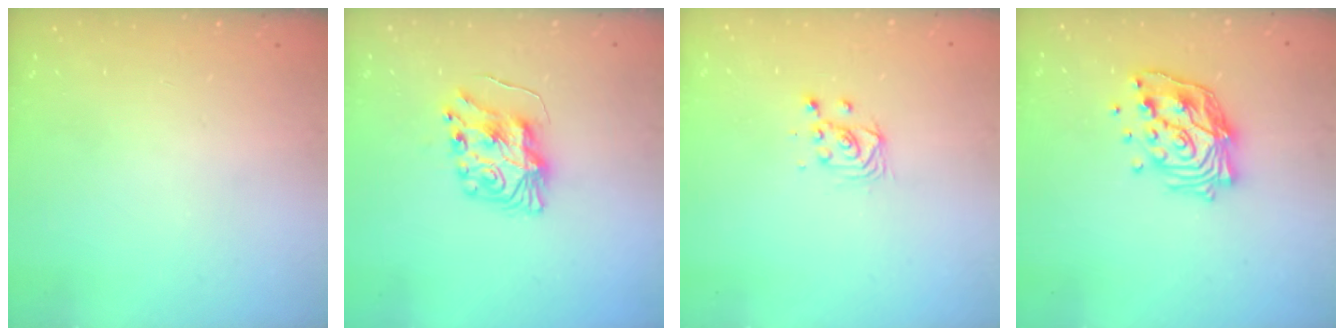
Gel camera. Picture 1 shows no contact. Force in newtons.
{"total": 8.5, "press": 8.5, "slide": 0.4}
{"total": 3.1, "press": 3.1, "slide": 0.3}
{"total": 14.9, "press": 14.8, "slide": 1.1}